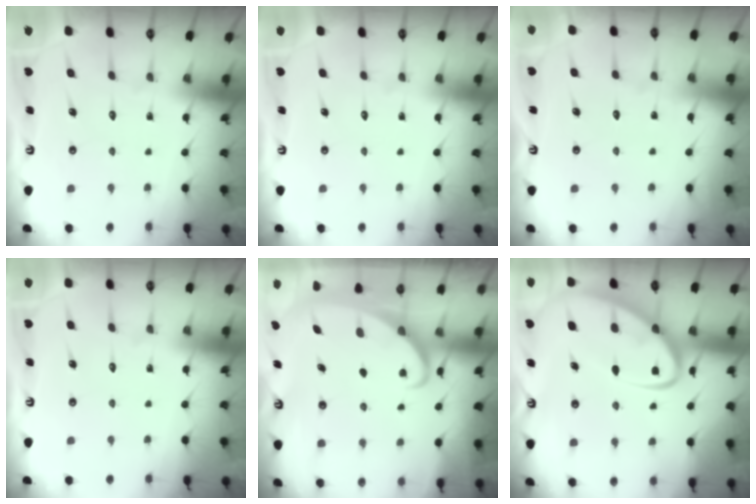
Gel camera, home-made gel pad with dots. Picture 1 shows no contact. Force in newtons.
{"total": 0.0}
{"total": 2.5, "press": 2.5, "slide": 0.3}
{"total": 0.0}
{"total": 2.2, "press": 2.1, "slide": 0.3}
{"total": 10.9, "press": 10.9, "slide": 1.1}